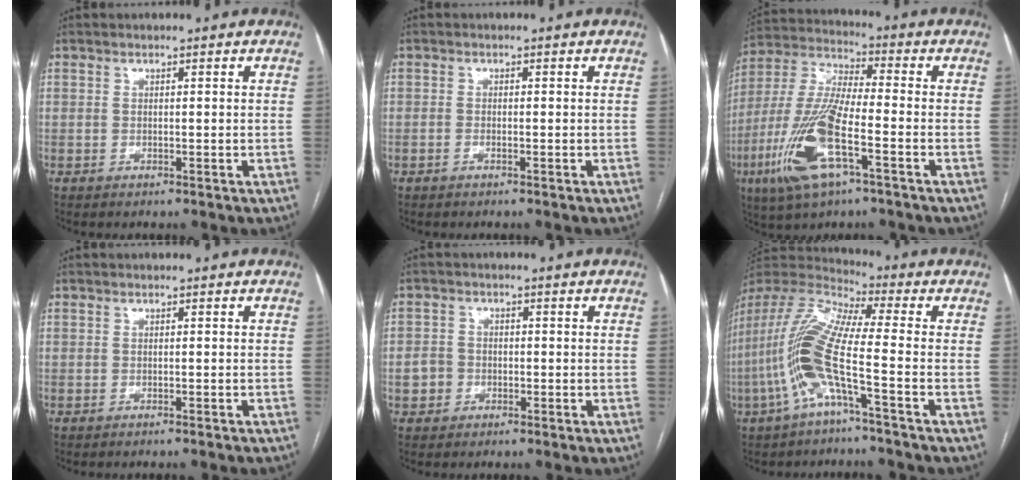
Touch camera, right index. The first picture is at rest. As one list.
[{"total": 0.7, "force": [-0.5, 0.2, 0.5], "torque": [-0.010, 0.001, -0.008]}, {"total": 15.7, "force": [-6.3, 3.2, 14.1], "torque": [-0.311, -0.014, -0.117]}, {"total": 2.7, "force": [-2.6, 0.2, 0.9], "torque": [-0.012, 0.000, -0.032]}, {"total": 3.2, "force": [-1.2, 2.9, 0.9], "torque": [-0.017, 0.016, -0.021]}, {"total": 14.4, "force": [-4.4, 1.0, 13.7], "torque": [-0.300, 0.009, -0.094]}]